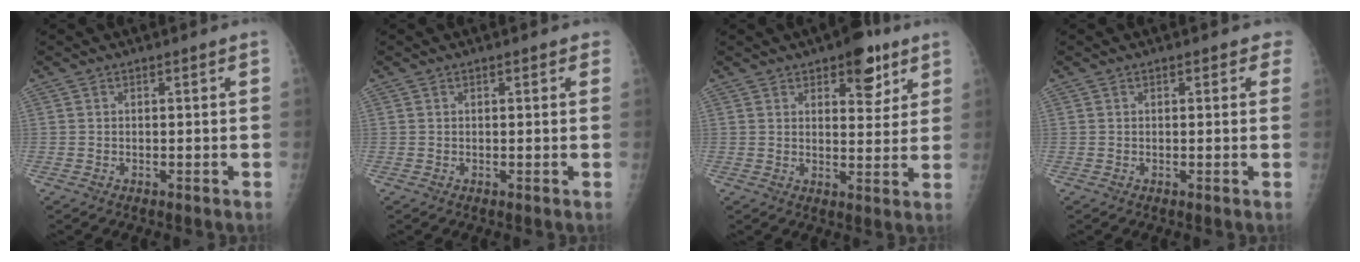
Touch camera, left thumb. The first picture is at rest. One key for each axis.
{"total": 1.3, "fx": 0.8, "fy": 0.7, "fz": 0.9, "tx": -0.005, "ty": 0.000, "tz": 0.005}
{"total": 8.6, "fx": 5.0, "fy": 4.2, "fz": 5.6, "tx": -0.044, "ty": -0.023, "tz": 0.065}
{"total": 2.2, "fx": 1.3, "fy": 1.3, "fz": 1.2, "tx": 0.005, "ty": 0.000, "tz": 0.010}